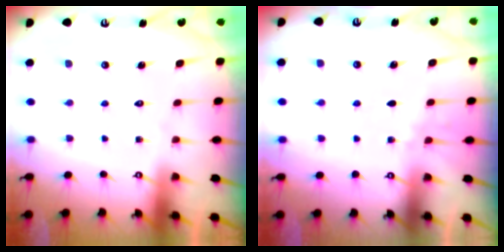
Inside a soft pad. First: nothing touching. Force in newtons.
{"total": 2.2, "press": 1.4, "slide": 1.7}